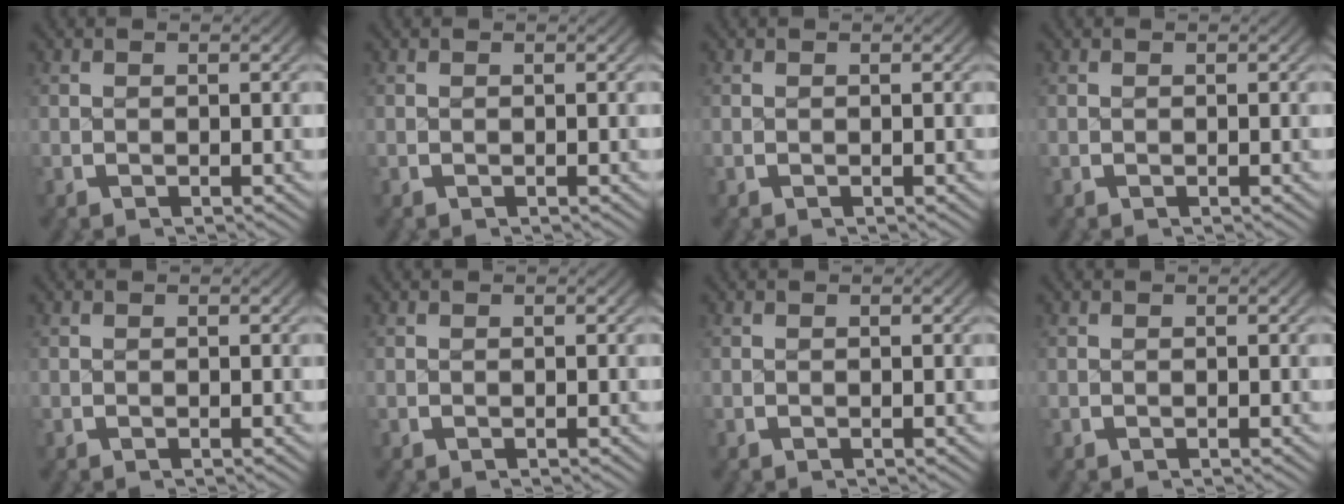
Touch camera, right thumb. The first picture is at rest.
{"total": 0.0}
{"total": 0.0}
{"total": 0.0}
{"total": 0.0}
{"total": 0.0}
{"total": 0.0}
{"total": 0.0}